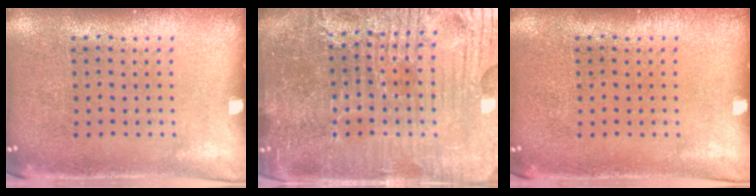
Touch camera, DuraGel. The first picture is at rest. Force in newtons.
{"total": 6.2, "press": 5.7, "slide": 2.4}
{"total": 0.0}